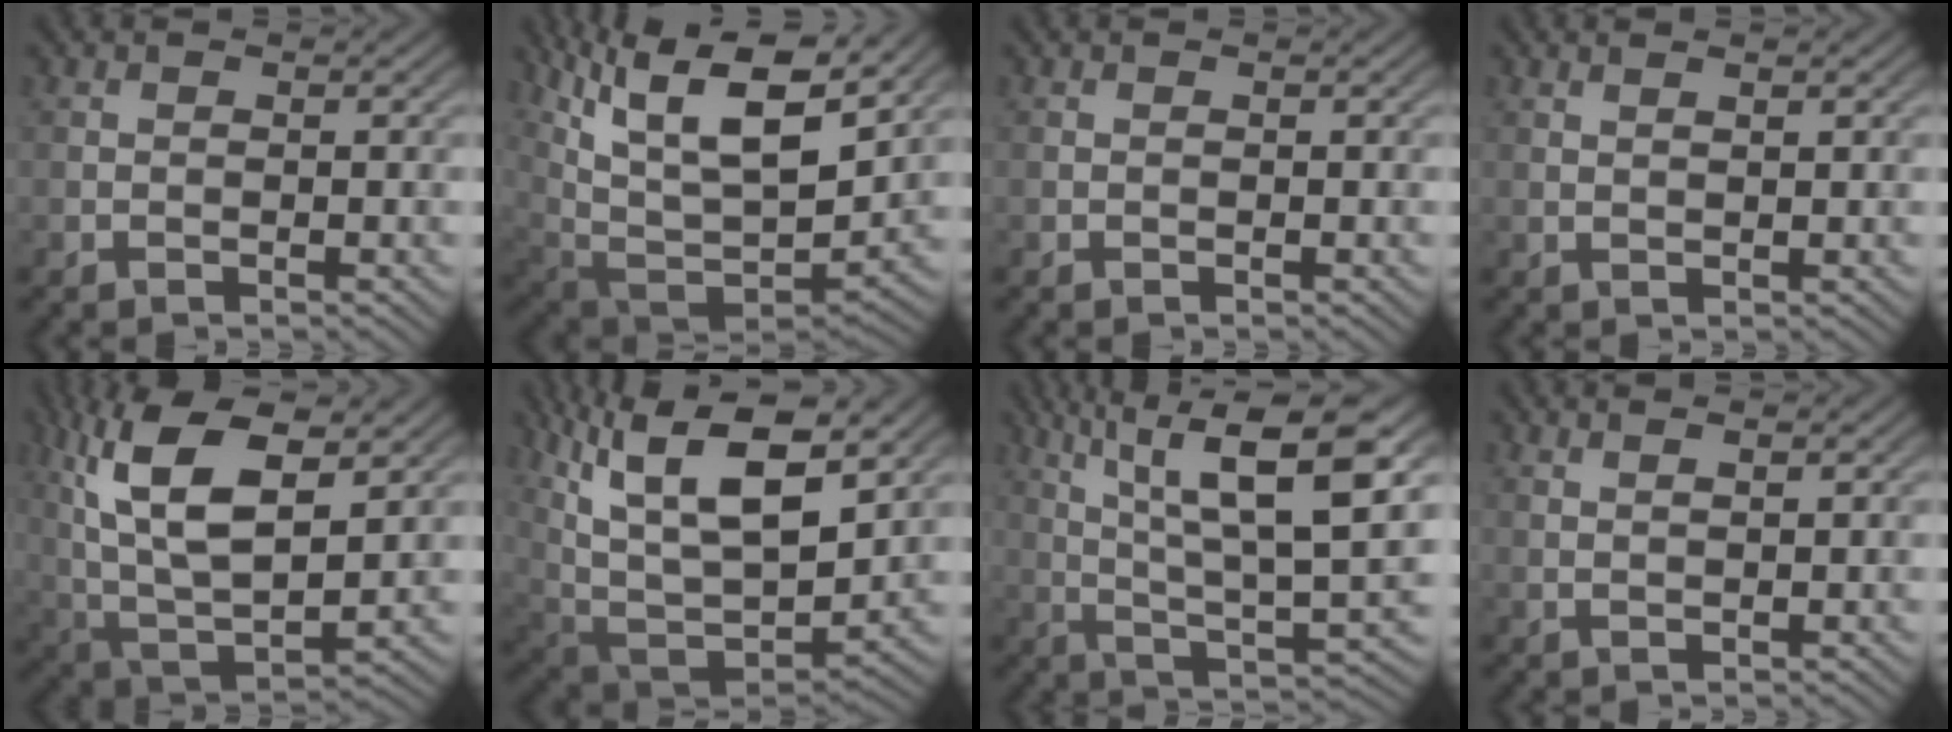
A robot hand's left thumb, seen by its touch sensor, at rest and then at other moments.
{"total": 16.8, "force": [8.5, 7.4, 12.5], "torque": [-0.269, 0.015, 0.156]}
{"total": 0.0}
{"total": 0.9, "force": [0.6, -0.5, 0.6], "torque": [-0.003, -0.003, 0.010]}
{"total": 14.4, "force": [5.0, 6.2, 12.0], "torque": [-0.259, 0.004, 0.099]}
{"total": 19.3, "force": [8.6, 9.7, 14.3], "torque": [-0.307, 0.026, 0.163]}
{"total": 14.6, "force": [5.7, 3.6, 13.0], "torque": [-0.222, 0.002, 0.105]}
{"total": 1.6, "force": [1.1, -0.2, 1.2], "torque": [-0.011, -0.001, 0.015]}